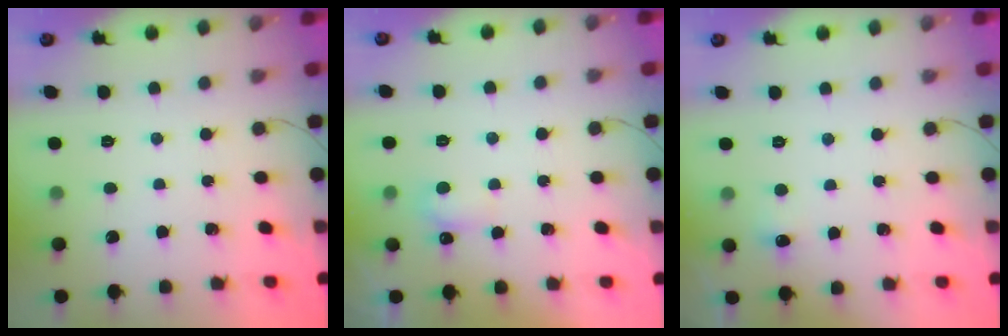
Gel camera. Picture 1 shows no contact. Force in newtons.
{"total": 3.9, "press": 3.8, "slide": 0.8}
{"total": 3.9, "press": 3.8, "slide": 1.0}